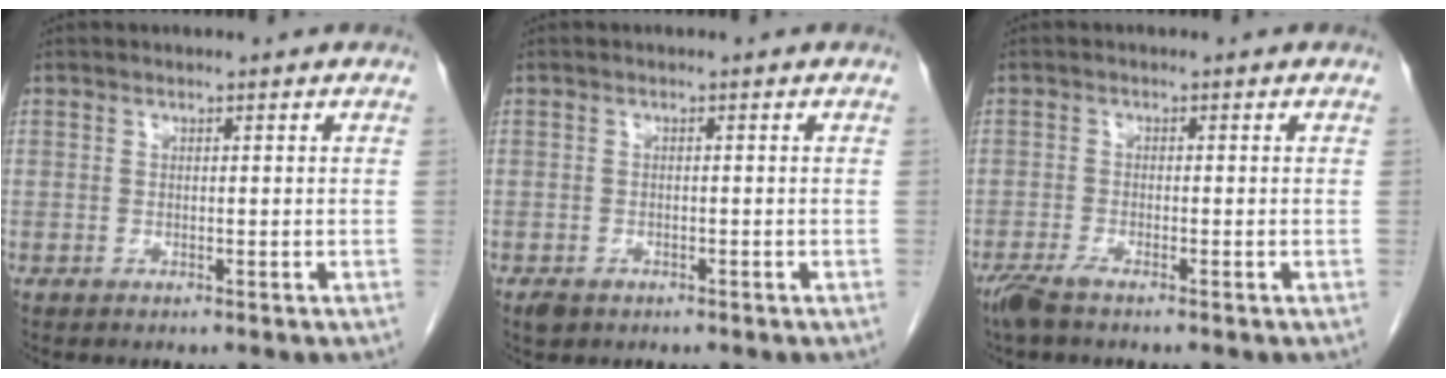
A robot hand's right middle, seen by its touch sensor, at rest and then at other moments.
{"total": 1.8, "force": [-1.1, 1.2, 0.8], "torque": [-0.015, 0.000, -0.012]}
{"total": 3.2, "force": [-2.5, 0.5, 2.0], "torque": [-0.044, -0.008, -0.049]}